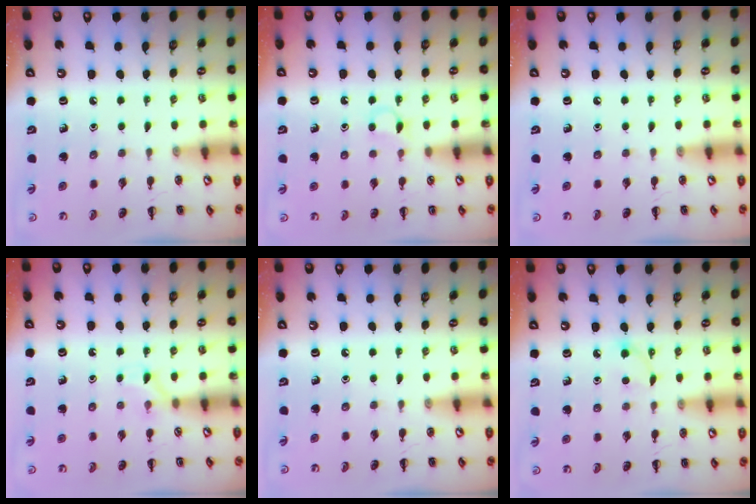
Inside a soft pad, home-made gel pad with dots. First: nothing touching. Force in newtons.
{"total": 3.3, "press": 3.2, "slide": 0.9}
{"total": 0.0}
{"total": 3.9, "press": 3.6, "slide": 1.5}
{"total": 0.0}
{"total": 2.8, "press": 2.7, "slide": 0.9}